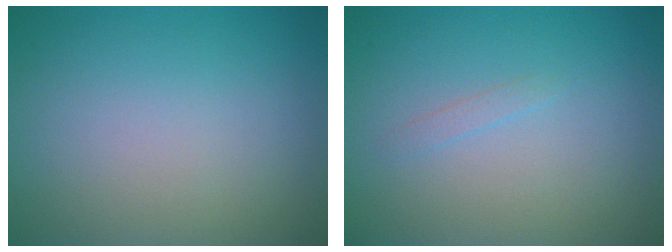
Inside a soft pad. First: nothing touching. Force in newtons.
{"total": 0.6, "press": 0.6, "slide": 0.0}